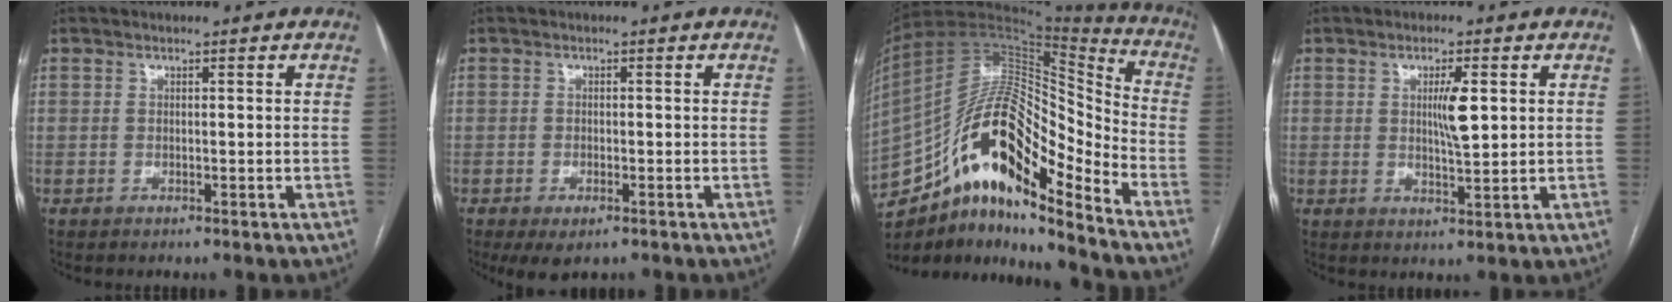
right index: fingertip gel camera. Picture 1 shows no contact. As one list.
[{"total": 3.9, "force": [-2.3, 1.8, 2.6], "torque": [-0.044, -0.007, -0.029]}, {"total": 20.3, "force": [-11.6, 5.7, 15.6], "torque": [-0.292, 0.043, -0.196]}, {"total": 4.6, "force": [1.1, 0.7, 4.4], "torque": [-0.075, -0.002, 0.018]}]